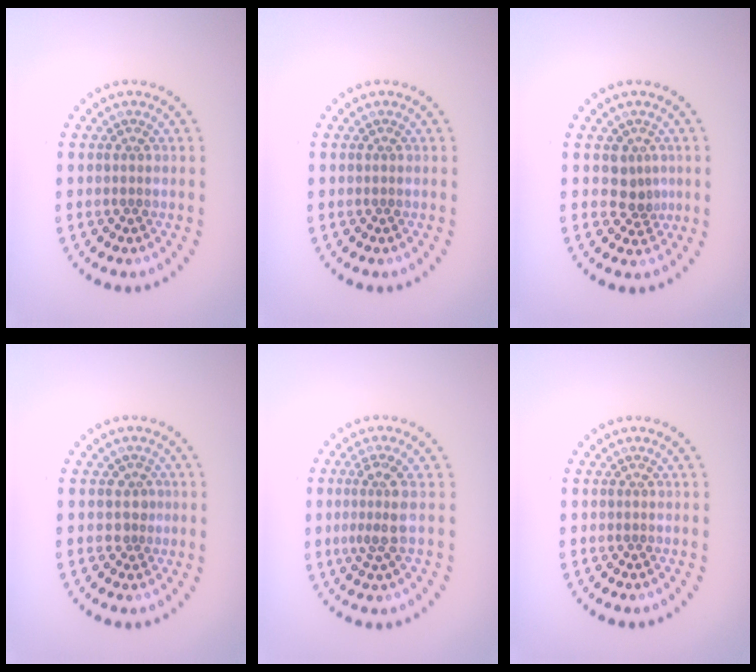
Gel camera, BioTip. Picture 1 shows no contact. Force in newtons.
{"total": 0.0}
{"total": 2.2, "press": 1.7, "slide": 1.4}
{"total": 1.1, "press": 0.7, "slide": 0.8}
{"total": 2.6, "press": 1.9, "slide": 1.7}
{"total": 0.0}